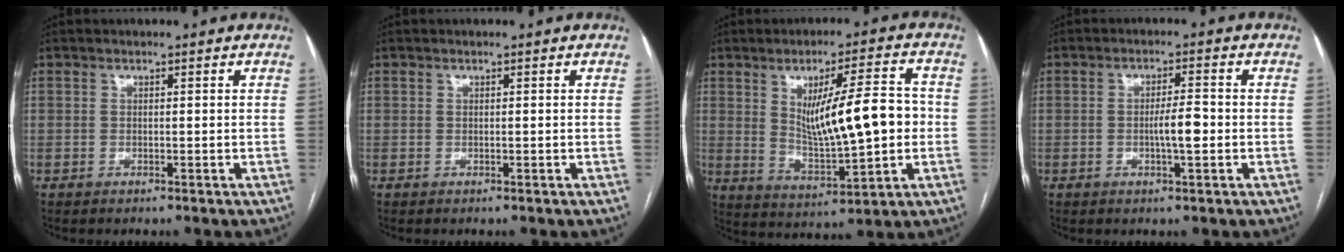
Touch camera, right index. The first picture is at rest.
{"total": 0.0}
{"total": 13.1, "force": [0.9, 2.6, 12.8], "torque": [-0.211, 0.008, 0.026]}
{"total": 4.0, "force": [-0.7, 0.4, 3.9], "torque": [-0.064, 0.000, -0.012]}